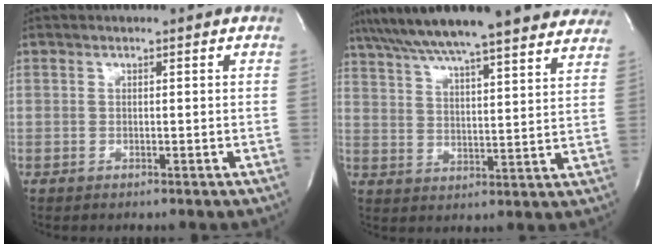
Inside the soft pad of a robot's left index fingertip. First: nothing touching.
{"total": 26.8, "force": [22.9, 3.1, 13.5], "torque": [-0.220, 0.005, 0.304]}